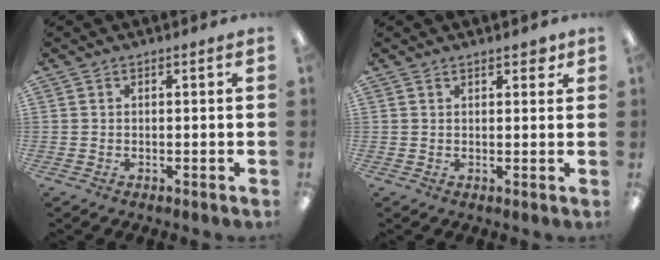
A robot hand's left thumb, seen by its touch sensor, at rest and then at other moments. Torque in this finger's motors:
{"motor_torque": [-0.07, 0.04, -0.39, 0.09, -0.04]}